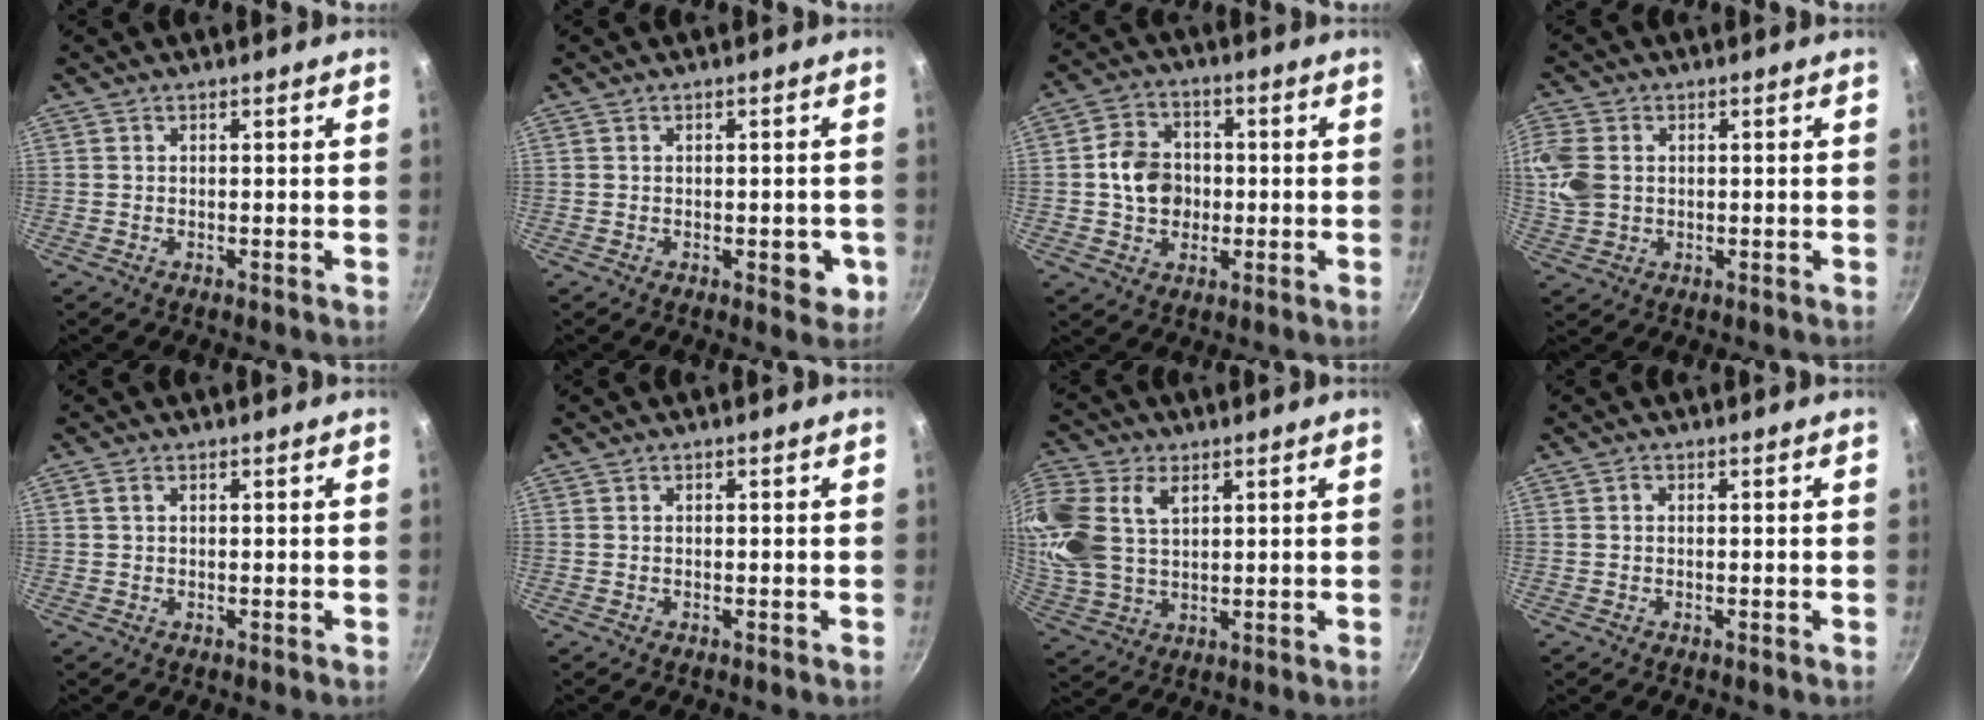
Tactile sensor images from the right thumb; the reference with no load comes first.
{"total": 4.1, "force": [-1.0, 2.1, 3.3], "torque": [-0.019, 0.003, -0.011]}
{"total": 9.2, "force": [-0.3, 7.6, 5.2], "torque": [-0.065, 0.019, -0.013]}
{"total": 4.7, "force": [0.3, 3.7, 2.9], "torque": [-0.058, 0.001, 0.004]}
{"total": 1.2, "force": [0.4, 0.7, 0.8], "torque": [-0.014, 0.002, 0.006]}
{"total": 0.0}
{"total": 16.4, "force": [5.1, 11.1, 10.9], "torque": [-0.249, 0.004, 0.103]}
{"total": 0.7, "force": [0.0, 0.6, 0.4], "torque": [-0.007, 0.005, 0.000]}